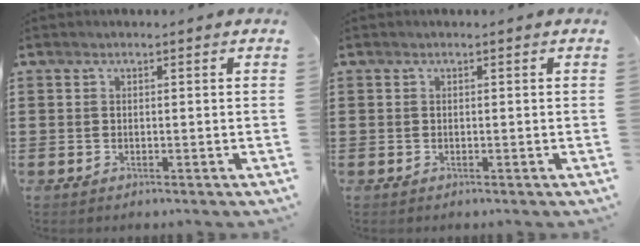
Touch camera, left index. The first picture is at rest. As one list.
[{"total": 0.0}]